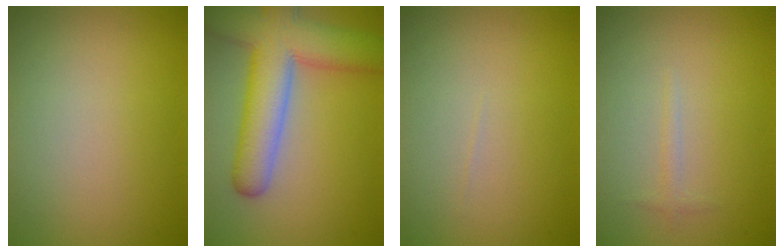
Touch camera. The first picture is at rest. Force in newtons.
{"total": 9.5, "press": 9.5, "slide": 0.5}
{"total": 0.0}
{"total": 0.7, "press": 0.7, "slide": 0.0}